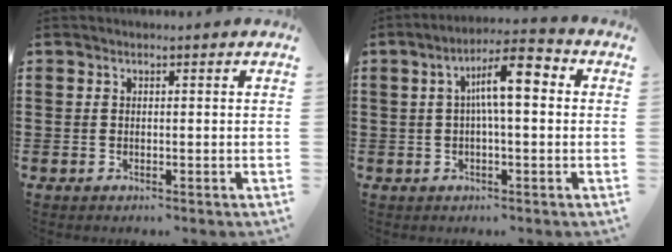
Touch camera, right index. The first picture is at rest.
{"total": 8.0, "force": [1.1, 2.0, 7.6], "torque": [-0.138, 0.009, 0.013]}